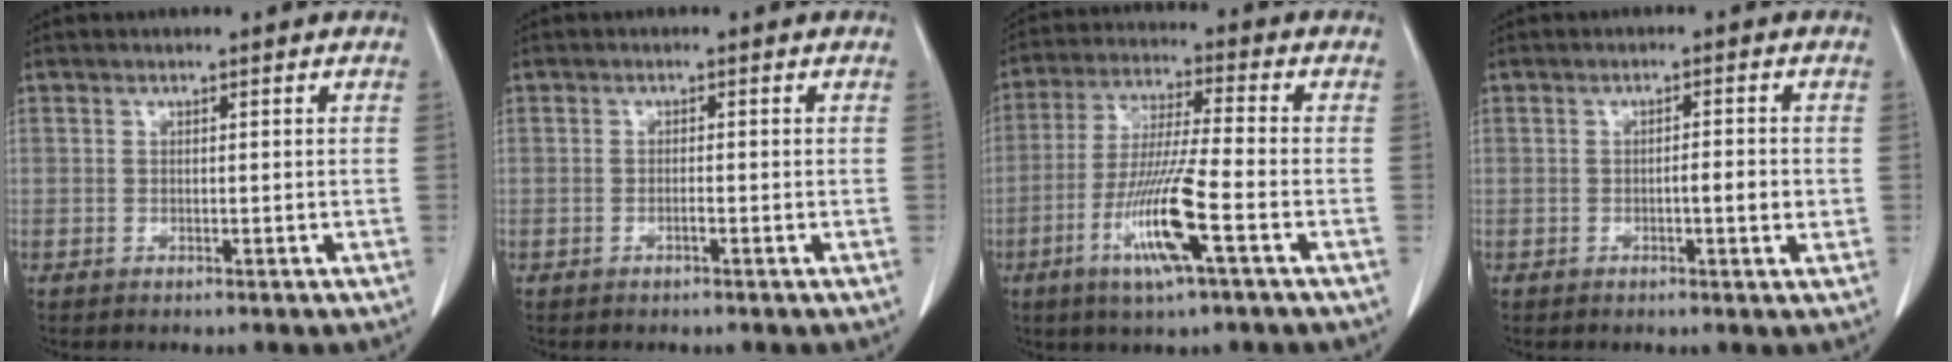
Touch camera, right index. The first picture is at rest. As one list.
[{"total": 0.8, "force": [-0.4, 0.0, 0.7], "torque": [-0.013, 0.001, -0.007]}, {"total": 12.0, "force": [-4.7, -0.1, 11.0], "torque": [-0.220, -0.019, -0.092]}, {"total": 3.0, "force": [-0.5, 0.4, 2.9], "torque": [-0.047, -0.001, -0.007]}]